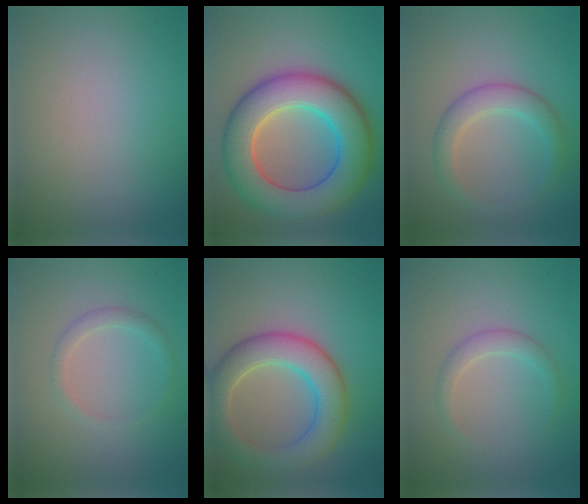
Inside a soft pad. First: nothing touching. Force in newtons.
{"total": 11.0, "press": 11.0, "slide": 0.6}
{"total": 3.1, "press": 3.1, "slide": 0.1}
{"total": 1.5, "press": 1.5, "slide": 0.1}
{"total": 6.8, "press": 6.7, "slide": 0.3}
{"total": 1.7, "press": 1.7, "slide": 0.1}